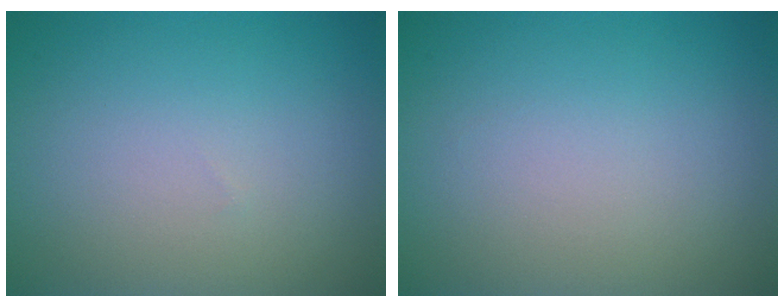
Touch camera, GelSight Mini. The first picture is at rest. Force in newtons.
{"total": 0.0}